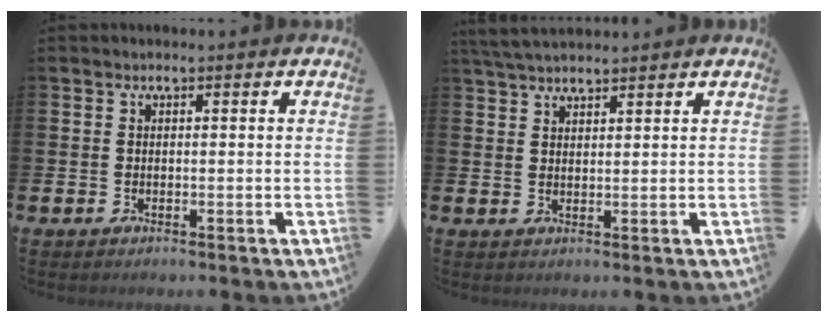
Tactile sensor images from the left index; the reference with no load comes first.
{"total": 3.6, "force": [3.4, 0.7, 1.2], "torque": [-0.028, -0.011, 0.063]}